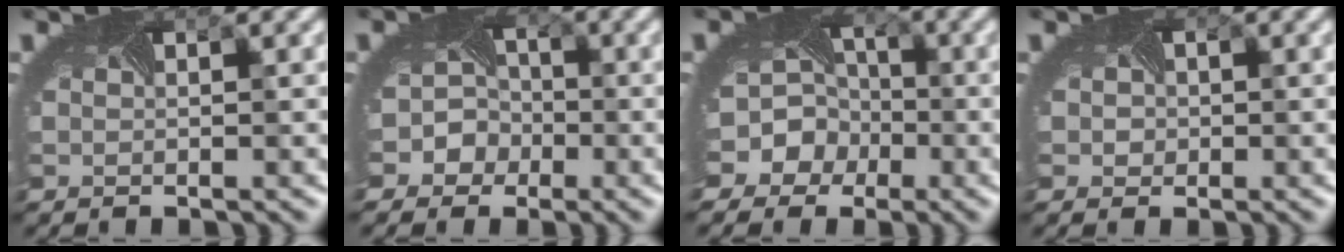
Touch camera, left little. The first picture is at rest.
{"total": 4.8, "force": [-1.8, 4.3, 1.2], "torque": [0.000, 0.006, -0.044]}
{"total": 10.0, "force": [-3.5, 8.8, 3.3], "torque": [-0.067, -0.001, -0.081]}
{"total": 2.2, "force": [0.4, 2.0, 0.9], "torque": [-0.010, 0.009, -0.008]}